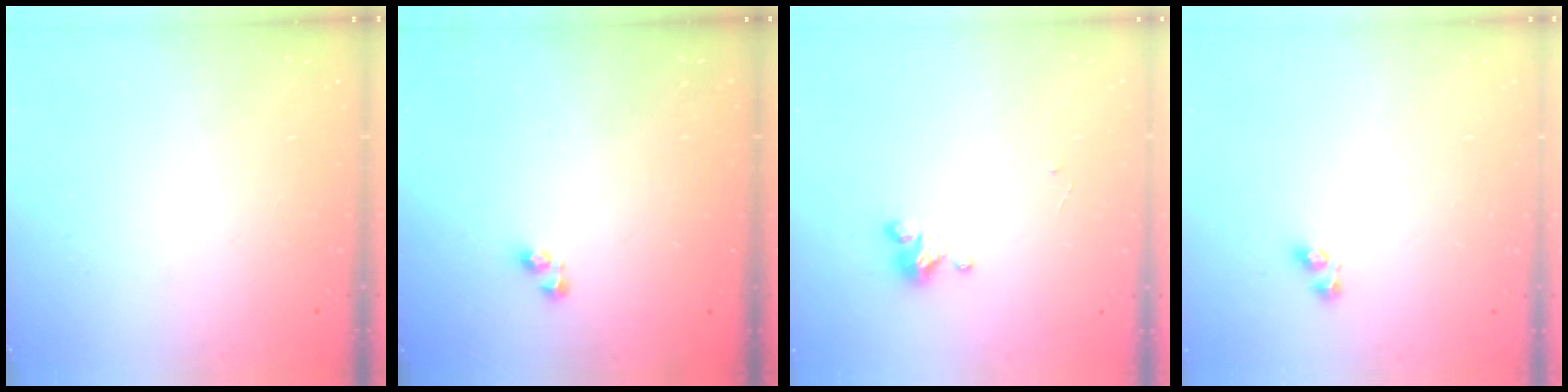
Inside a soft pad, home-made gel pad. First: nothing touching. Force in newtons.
{"total": 3.7, "press": 3.7, "slide": 0.2}
{"total": 2.7, "press": 2.7, "slide": 0.3}
{"total": 4.5, "press": 4.5, "slide": 0.4}